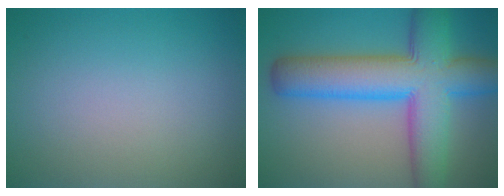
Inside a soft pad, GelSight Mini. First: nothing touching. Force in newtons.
{"total": 11.2, "press": 11.2, "slide": 0.2}